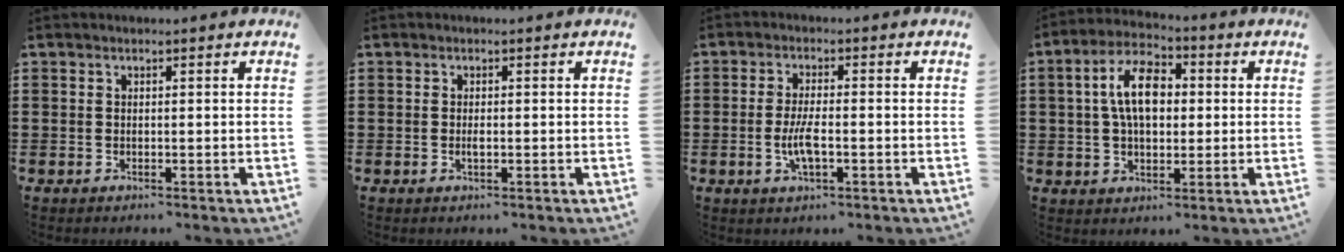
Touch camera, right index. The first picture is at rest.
{"total": 1.1, "force": [-0.2, 0.4, 1.0], "torque": [-0.028, -0.005, -0.005]}
{"total": 4.5, "force": [-1.1, 1.3, 4.2], "torque": [-0.094, -0.006, -0.026]}
{"total": 9.0, "force": [1.3, 4.8, 7.5], "torque": [-0.148, 0.015, 0.017]}